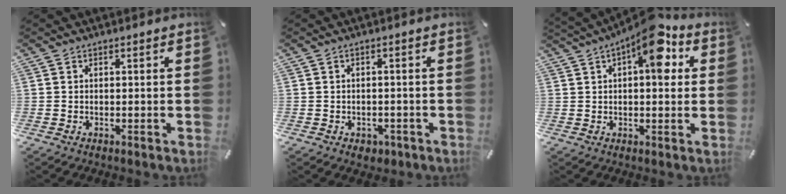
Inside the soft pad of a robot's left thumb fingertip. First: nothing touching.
{"total": 2.2, "force": [-1.0, 1.8, 0.7], "torque": [-0.018, 0.001, -0.021]}
{"total": 11.9, "force": [5.4, 4.9, 9.4], "torque": [-0.121, -0.025, 0.084]}